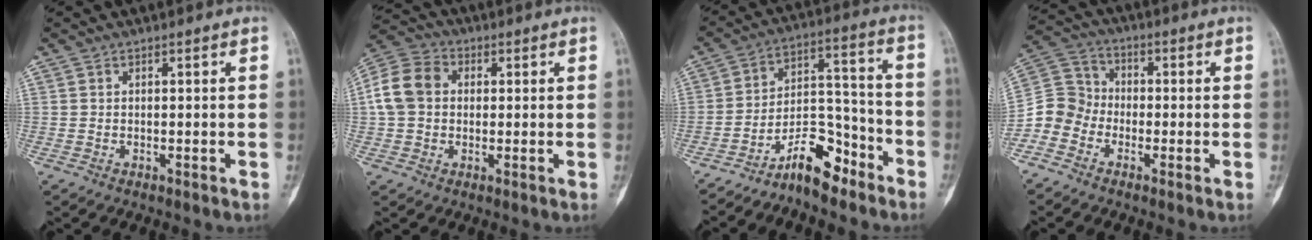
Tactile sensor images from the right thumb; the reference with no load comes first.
{"total": 9.2, "force": [0.9, 7.3, 5.5], "torque": [-0.105, 0.027, 0.008]}
{"total": 10.4, "force": [-8.0, 4.0, 5.4], "torque": [-0.079, 0.093, -0.147]}
{"total": 7.3, "force": [-3.8, 6.0, 2.0], "torque": [-0.024, 0.036, -0.090]}